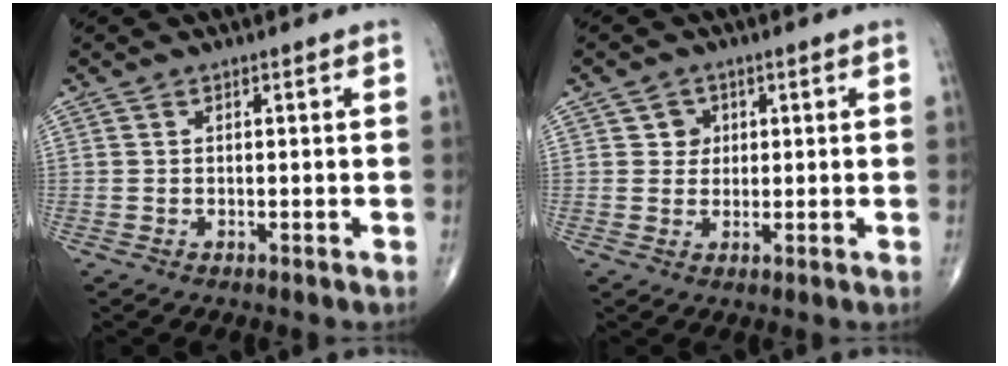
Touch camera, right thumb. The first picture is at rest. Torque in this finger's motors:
{"motor_torque": [-0.73, 0.09, -0.07, -0.19, 0.01]}